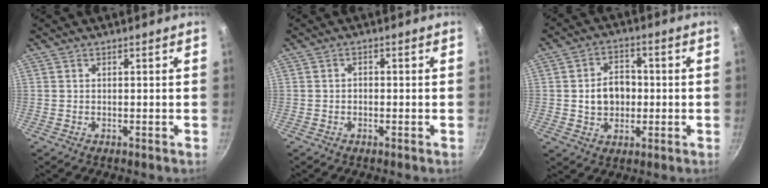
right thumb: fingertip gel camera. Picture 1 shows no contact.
{"total": 1.1, "force": [-0.4, 0.8, 0.6], "torque": [-0.010, 0.005, -0.008]}
{"total": 8.2, "force": [-0.2, 6.4, 5.1], "torque": [-0.058, 0.014, -0.005]}